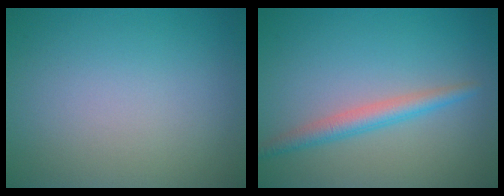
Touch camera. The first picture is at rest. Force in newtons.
{"total": 2.5, "press": 2.5, "slide": 0.0}